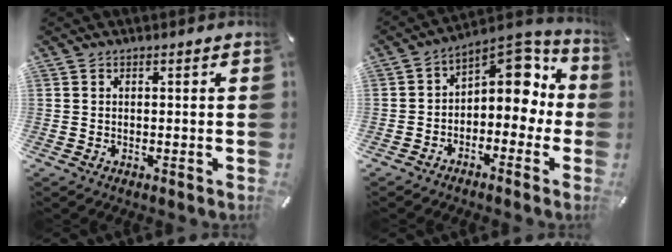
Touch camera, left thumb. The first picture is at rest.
{"total": 9.6, "force": [3.4, 6.7, 6.0], "torque": [-0.068, -0.039, 0.059]}